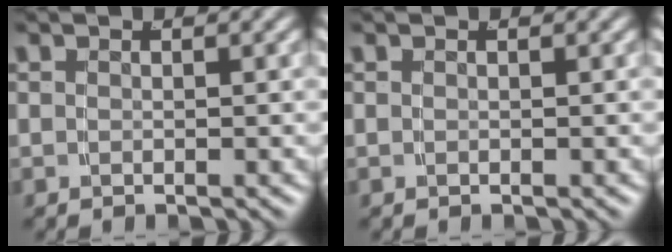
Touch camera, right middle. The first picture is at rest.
{"total": 0.0}